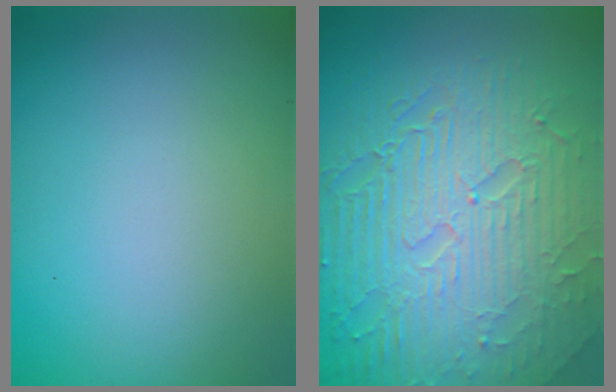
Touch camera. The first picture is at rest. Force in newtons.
{"total": 10.1, "press": 6.6, "slide": 7.6}